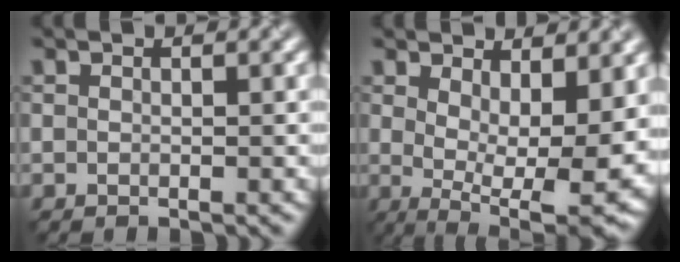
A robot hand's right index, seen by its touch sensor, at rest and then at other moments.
{"total": 9.5, "force": [1.2, 4.1, 8.5], "torque": [-0.128, -0.015, 0.048]}